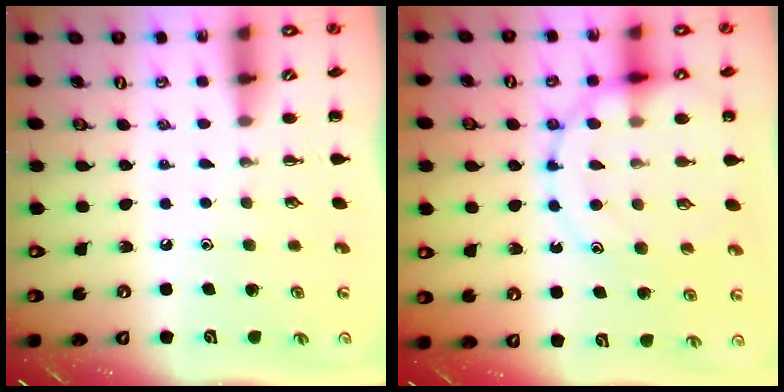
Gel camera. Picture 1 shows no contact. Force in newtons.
{"total": 15.4, "press": 15.2, "slide": 2.4}